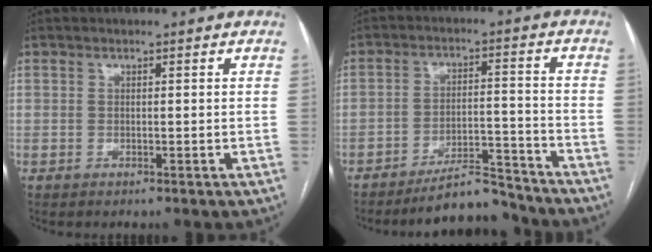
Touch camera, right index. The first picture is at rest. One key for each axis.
{"total": 8.0, "fx": -7.6, "fy": 1.4, "fz": 2.1, "tx": -0.028, "ty": 0.021, "tz": -0.125}